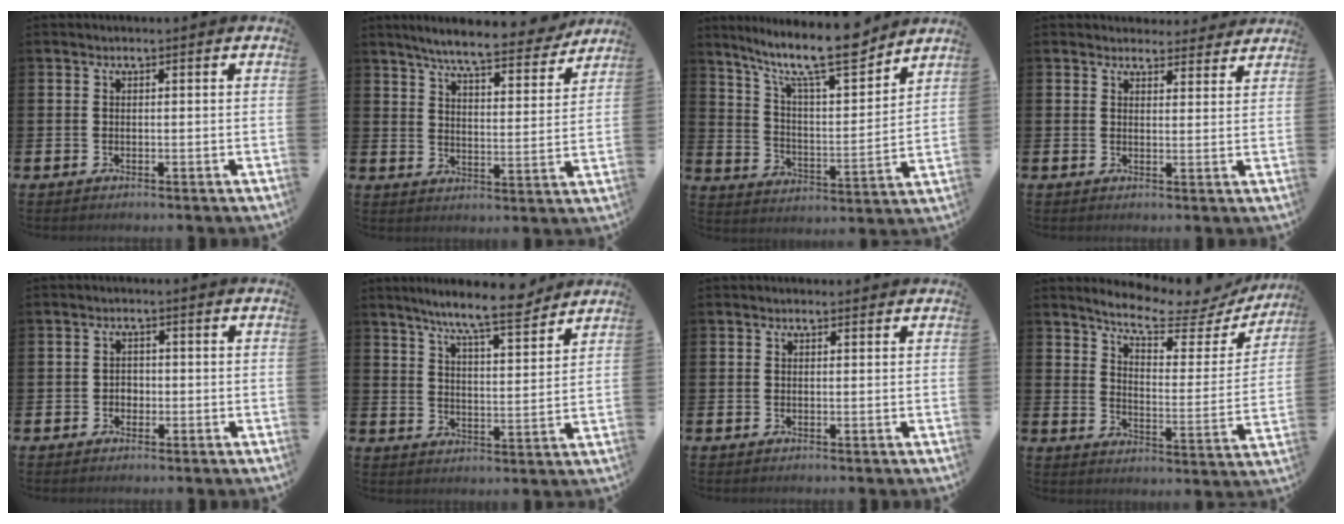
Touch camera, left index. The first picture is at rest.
{"total": 7.6, "force": [7.0, 0.5, 2.8], "torque": [-0.062, -0.045, 0.117]}
{"total": 13.4, "force": [11.0, 2.8, 7.2], "torque": [-0.149, -0.063, 0.188]}
{"total": 3.5, "force": [3.4, 1.1, -0.1], "torque": [0.008, -0.019, 0.059]}
{"total": 1.6, "force": [-0.4, 1.4, 0.6], "torque": [-0.001, 0.001, -0.013]}
{"total": 8.8, "force": [7.9, 0.6, 3.7], "torque": [-0.081, -0.045, 0.137]}
{"total": 0.6, "force": [0.5, 0.3, 0.2], "torque": [0.009, -0.002, 0.006]}
{"total": 6.9, "force": [6.2, 1.2, 2.8], "torque": [-0.070, -0.051, 0.097]}